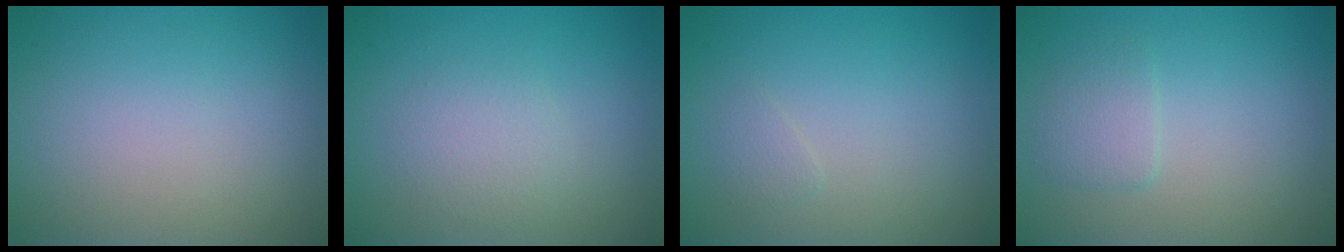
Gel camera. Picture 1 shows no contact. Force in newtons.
{"total": 2.0, "press": 2.0, "slide": 0.2}
{"total": 0.7, "press": 0.7, "slide": 0.1}
{"total": 1.6, "press": 1.6, "slide": 0.3}